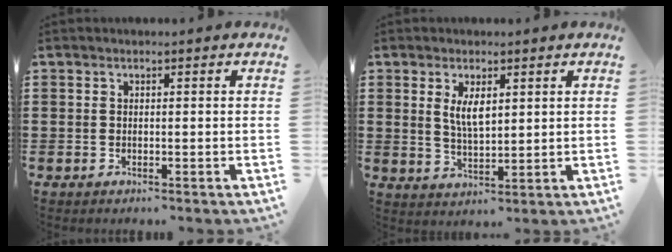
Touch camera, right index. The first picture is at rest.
{"total": 4.0, "force": [1.4, 1.5, 3.4], "torque": [-0.063, 0.000, 0.023]}